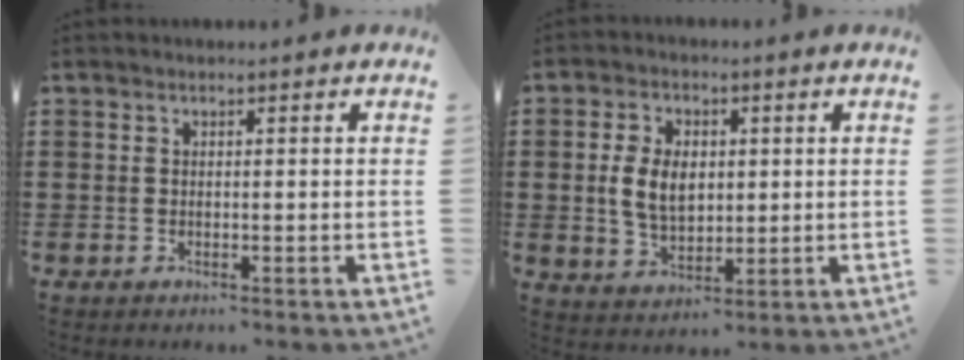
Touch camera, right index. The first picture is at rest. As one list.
[{"total": 6.4, "force": [0.5, 4.3, 4.8], "torque": [-0.113, 0.004, 0.000]}]